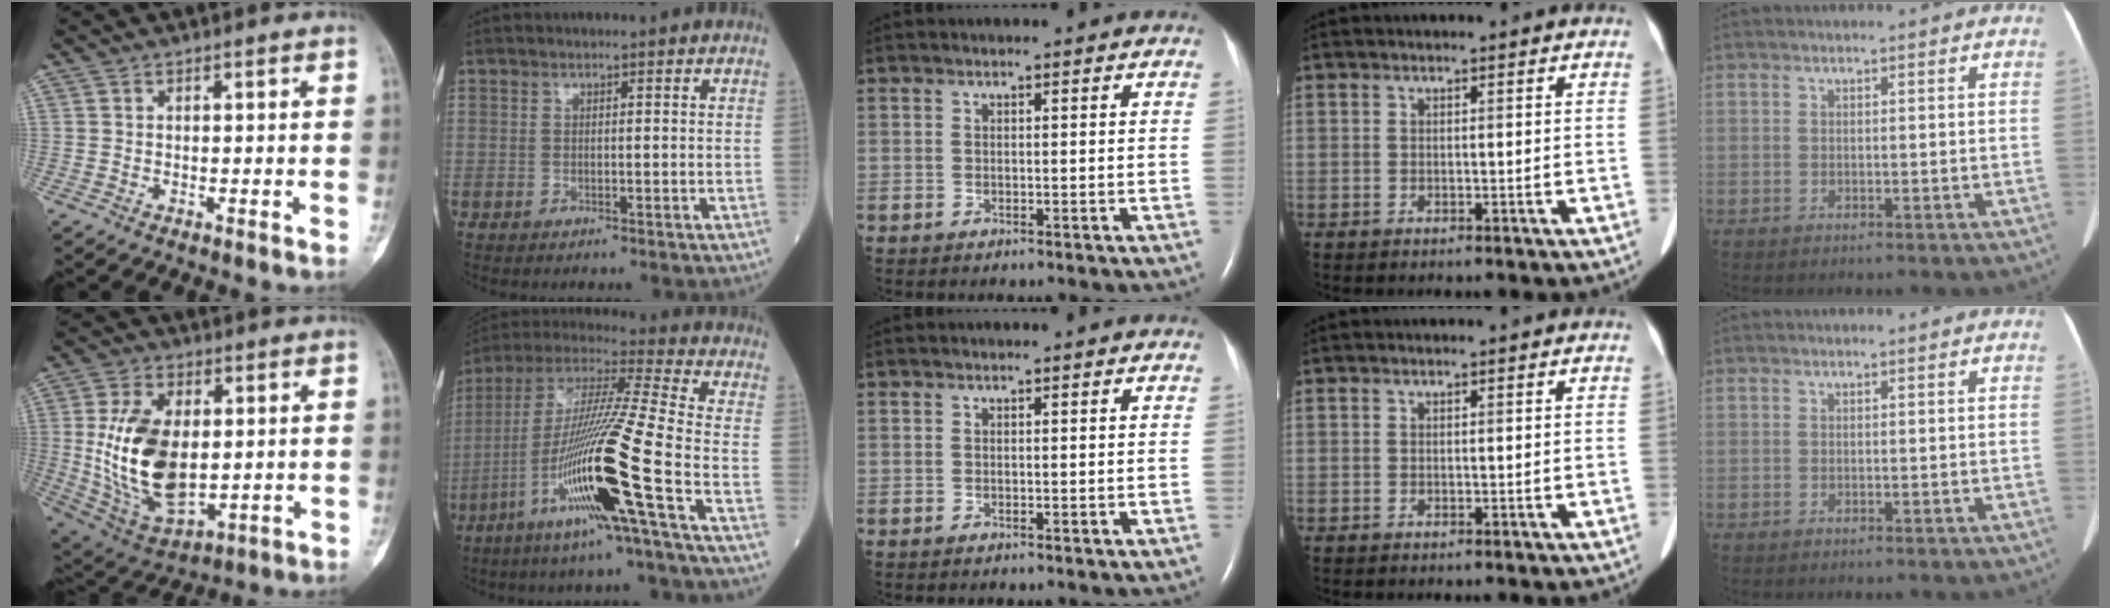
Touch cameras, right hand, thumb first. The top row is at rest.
{"thumb": {"total": 18.5, "force": [0.8, 10.6, 15.1], "torque": [-0.273, -0.011, 0.035]}, "index": {"total": 20.4, "force": [-7.7, -1.4, 18.9], "torque": [-0.397, -0.030, -0.155]}}